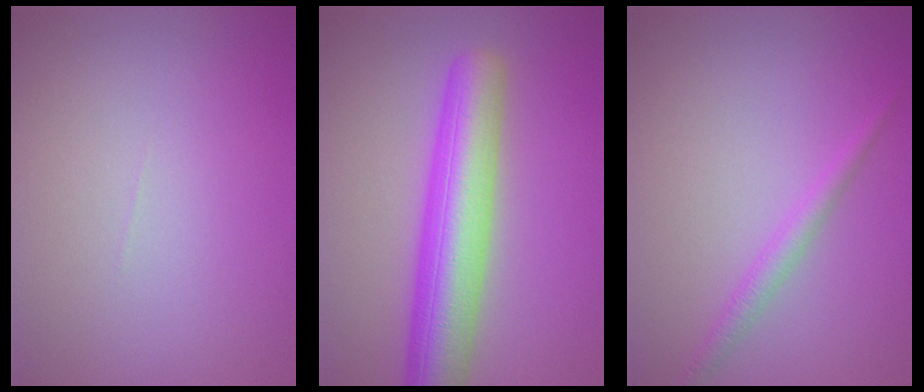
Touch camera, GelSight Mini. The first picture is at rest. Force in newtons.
{"total": 8.4, "press": 8.4, "slide": 0.3}
{"total": 1.6, "press": 1.6, "slide": 0.1}